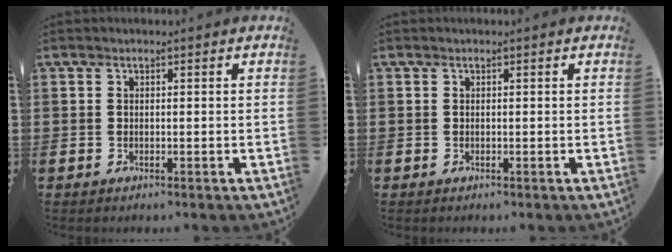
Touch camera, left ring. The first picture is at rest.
{"total": 0.0}